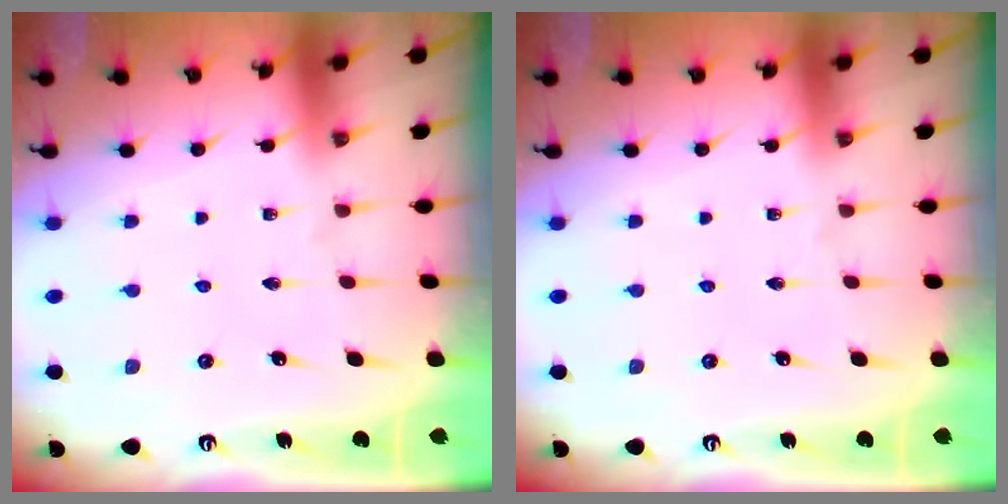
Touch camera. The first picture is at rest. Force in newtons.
{"total": 0.0}